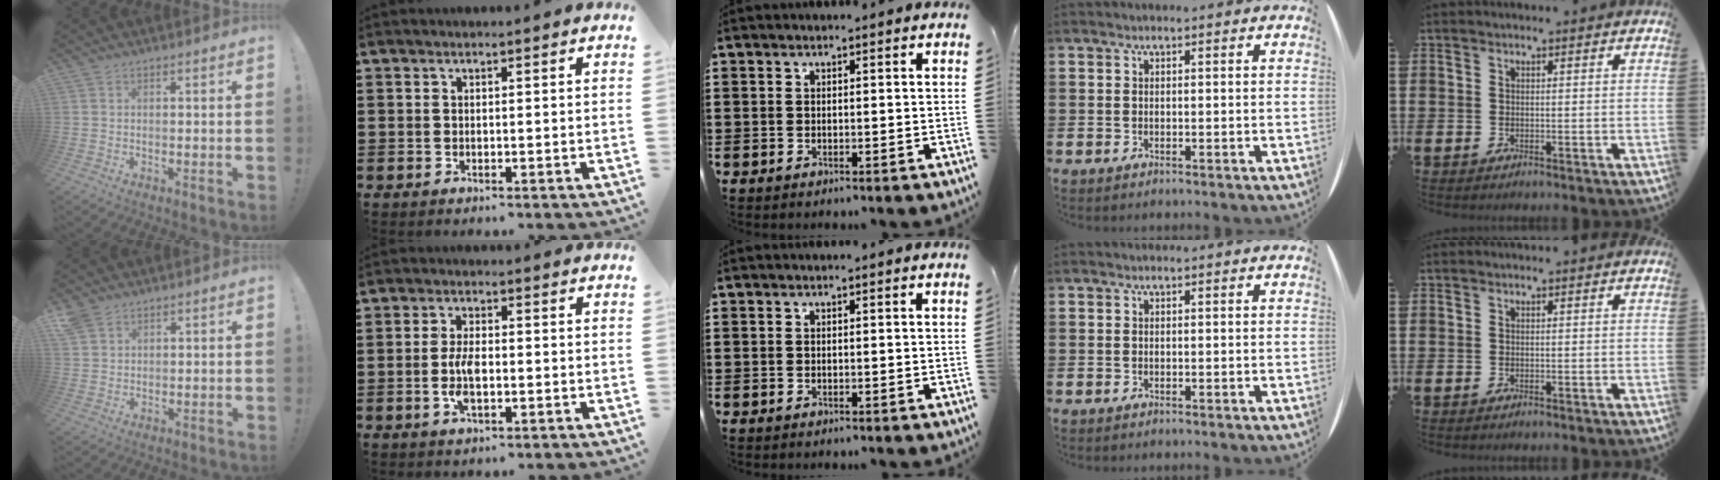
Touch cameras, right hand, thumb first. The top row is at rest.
{"thumb": {"total": 3.9, "force": [2.9, 2.1, 1.6], "torque": [-0.036, -0.010, 0.058]}, "index": {"total": 4.8, "force": [-0.9, 2.0, 4.3], "torque": [-0.098, -0.001, -0.023]}}